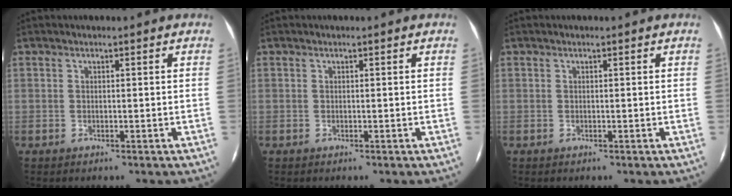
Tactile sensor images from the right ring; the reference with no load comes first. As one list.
[{"total": 0.0}, {"total": 0.0}]